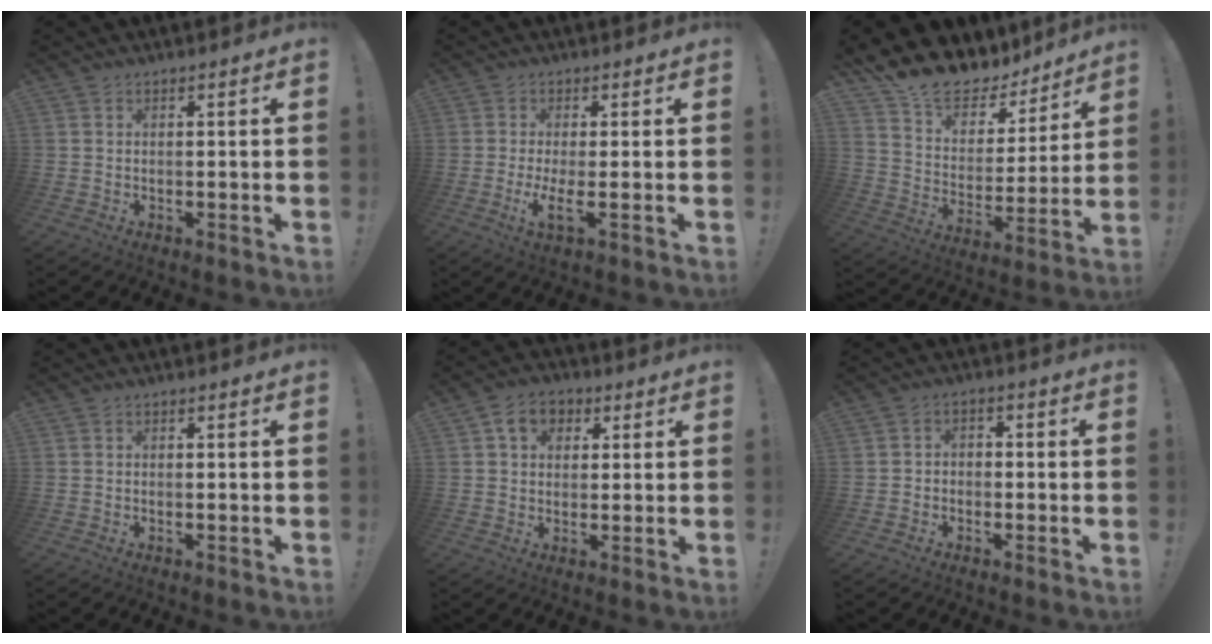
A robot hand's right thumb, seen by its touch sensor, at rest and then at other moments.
{"total": 5.0, "force": [-0.5, 0.4, 4.9], "torque": [-0.092, -0.019, -0.008]}
{"total": 13.4, "force": [11.9, 5.2, 3.4], "torque": [-0.078, -0.099, 0.215]}
{"total": 0.0}
{"total": 7.2, "force": [2.8, 5.6, 3.6], "torque": [-0.050, -0.002, 0.053]}
{"total": 3.1, "force": [-2.2, 1.8, 1.0], "torque": [-0.014, 0.012, -0.042]}